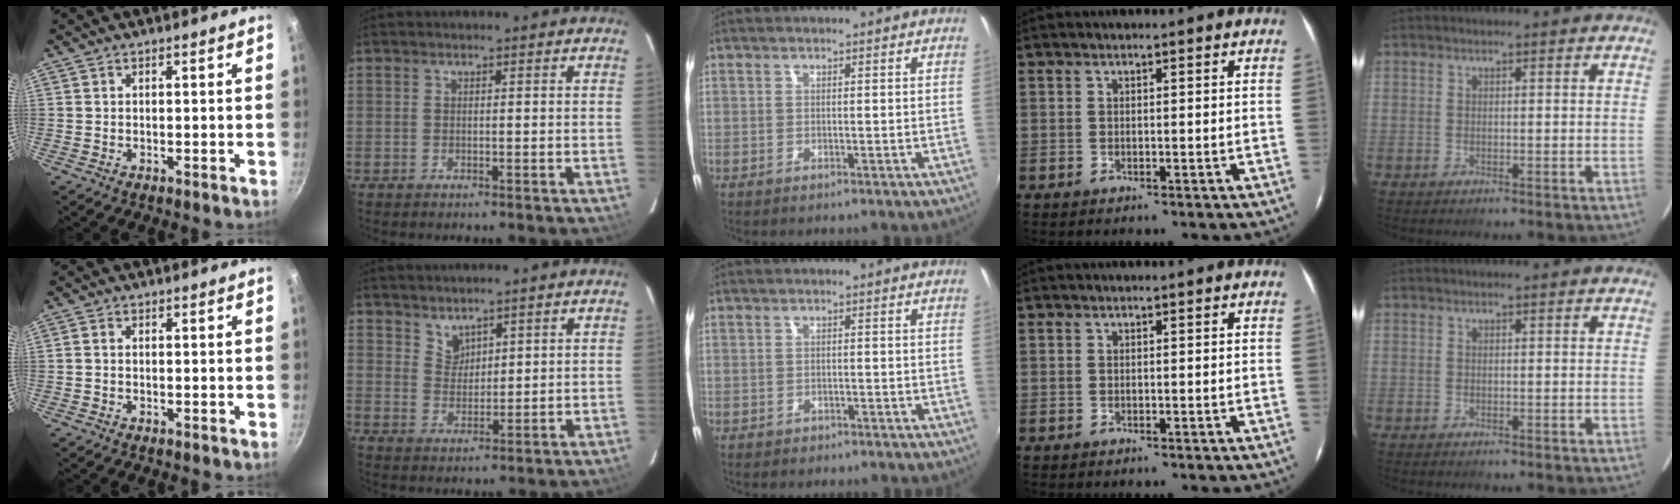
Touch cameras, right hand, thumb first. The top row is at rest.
{"thumb": {"total": 0.9, "force": [-0.1, 0.6, 0.6], "torque": [-0.011, 0.004, -0.003]}, "index": {"total": 3.4, "force": [2.9, 1.7, 0.5], "torque": [-0.003, 0.004, 0.056]}, "middle": {"total": 1.6, "force": [-1.2, 1.0, 0.4], "torque": [-0.010, -0.003, -0.017]}}